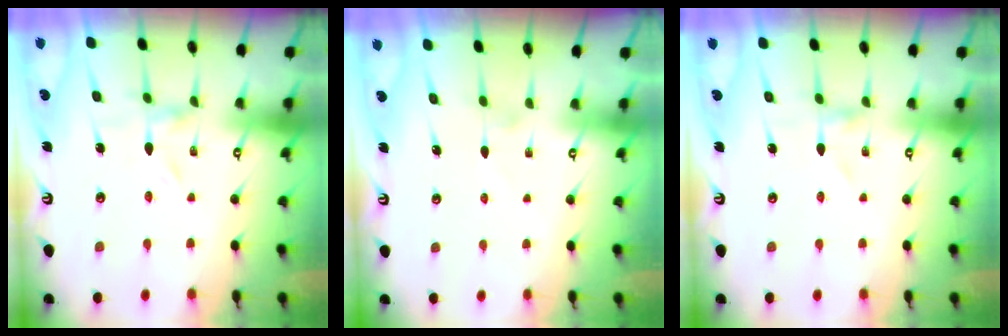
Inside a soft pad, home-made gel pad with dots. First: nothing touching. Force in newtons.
{"total": 1.3, "press": 1.3, "slide": 0.3}
{"total": 0.0}